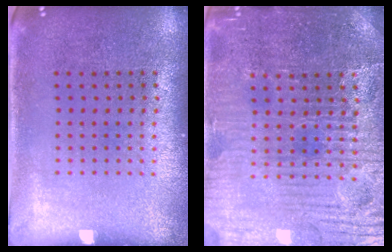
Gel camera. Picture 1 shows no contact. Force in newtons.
{"total": 4.9, "press": 4.7, "slide": 1.2}